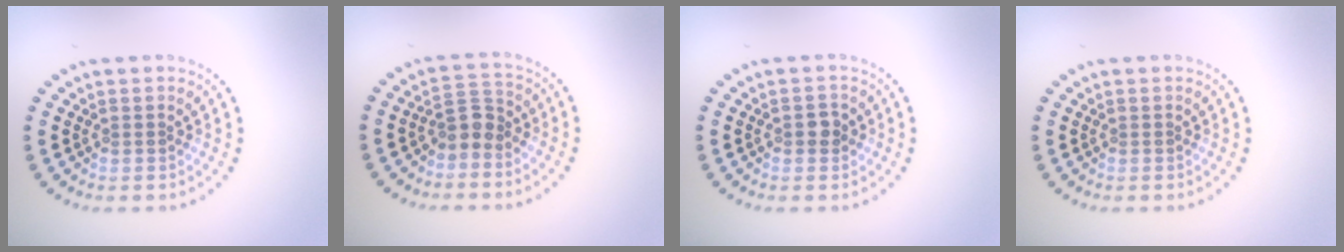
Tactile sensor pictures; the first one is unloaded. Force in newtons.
{"total": 2.3, "press": 1.8, "slide": 1.3}
{"total": 1.2, "press": 1.2, "slide": 0.2}
{"total": 0.0}